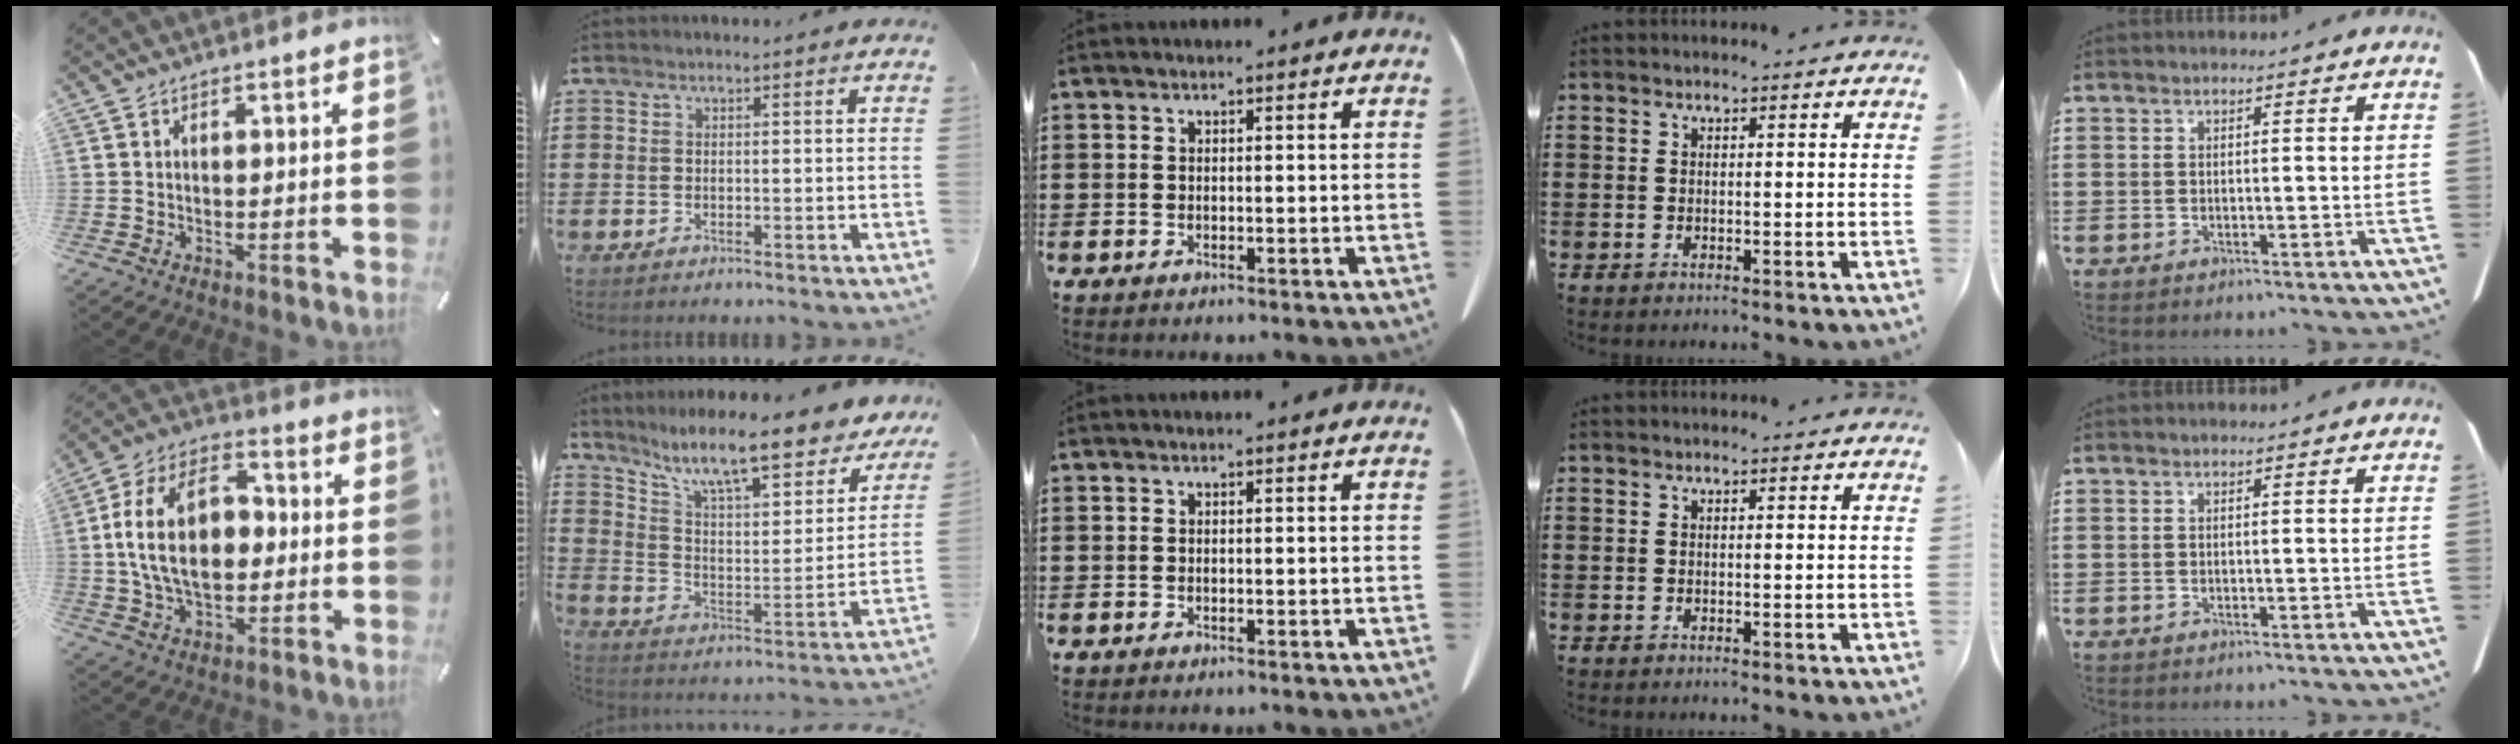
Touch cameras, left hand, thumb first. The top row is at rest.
{"thumb": {"total": 17.6, "force": [0.2, 12.0, 12.8], "torque": [-0.267, 0.013, -0.002]}, "index": {"total": 11.4, "force": [9.2, 1.6, 6.5], "torque": [-0.144, -0.061, 0.154]}}